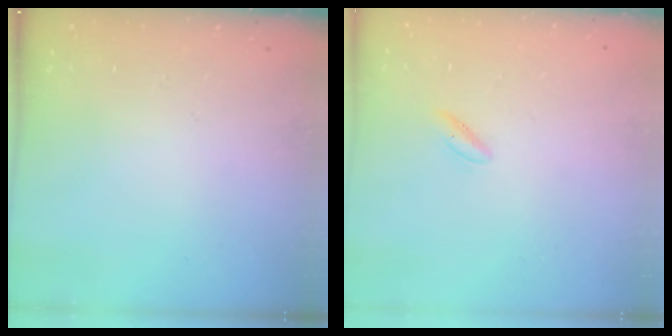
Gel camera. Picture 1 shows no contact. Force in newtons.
{"total": 2.2, "press": 2.0, "slide": 0.8}